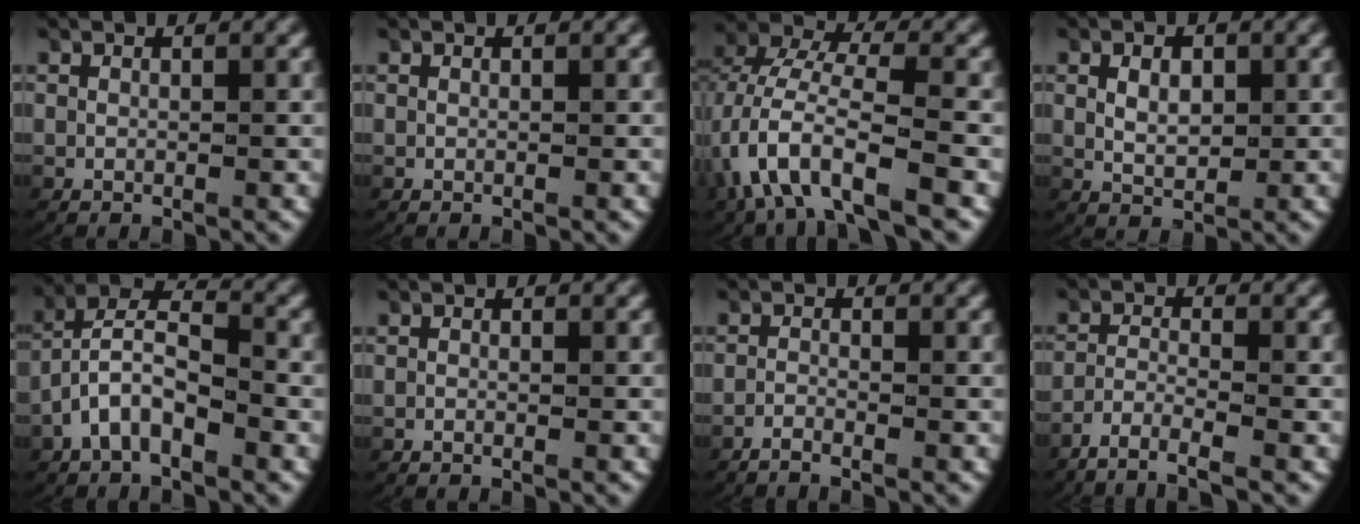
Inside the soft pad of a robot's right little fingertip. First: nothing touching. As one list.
[{"total": 0.0}, {"total": 6.2, "force": [-1.7, 3.2, 5.0], "torque": [-0.124, -0.013, -0.022]}, {"total": 2.4, "force": [0.5, 1.5, 1.9], "torque": [-0.029, -0.010, 0.019]}, {"total": 4.4, "force": [-0.6, 3.2, 3.0], "torque": [-0.058, -0.004, -0.019]}, {"total": 0.5, "force": [-0.5, 0.2, 0.2], "torque": [-0.004, 0.000, -0.011]}, {"total": 2.0, "force": [-1.9, 0.2, 0.6], "torque": [-0.018, -0.006, -0.036]}, {"total": 5.0, "force": [-4.4, 0.9, 2.2], "torque": [-0.038, -0.014, -0.070]}]